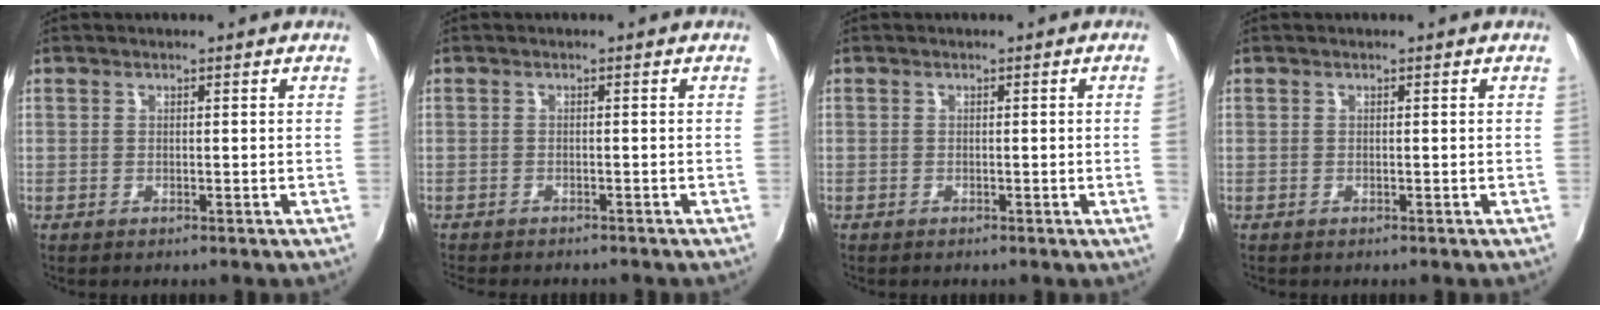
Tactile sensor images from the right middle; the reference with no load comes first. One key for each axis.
{"total": 4.1, "fx": -3.7, "fy": 0.9, "fz": 1.4, "tx": -0.038, "ty": -0.016, "tz": -0.059}
{"total": 1.4, "fx": -0.1, "fy": -0.9, "fz": 1.1, "tx": -0.008, "ty": -0.013, "tz": 0.000}
{"total": 0.0}